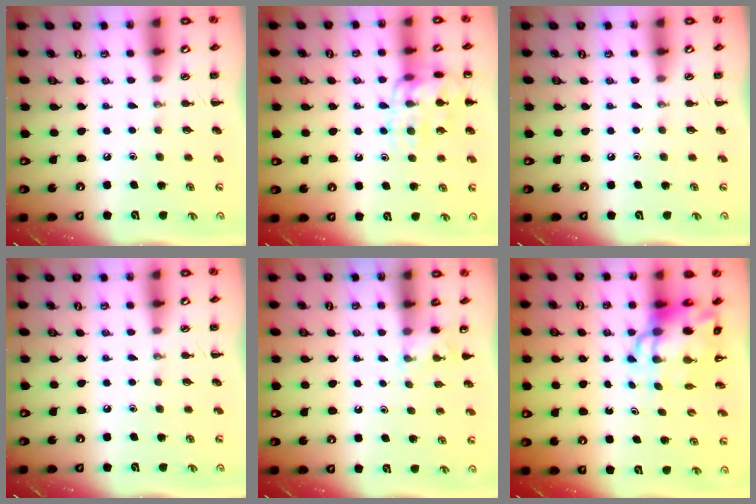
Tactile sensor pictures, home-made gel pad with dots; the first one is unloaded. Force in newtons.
{"total": 14.2, "press": 14.2, "slide": 0.2}
{"total": 0.0}
{"total": 0.0}
{"total": 2.2, "press": 2.2, "slide": 0.6}
{"total": 9.4, "press": 9.0, "slide": 2.8}